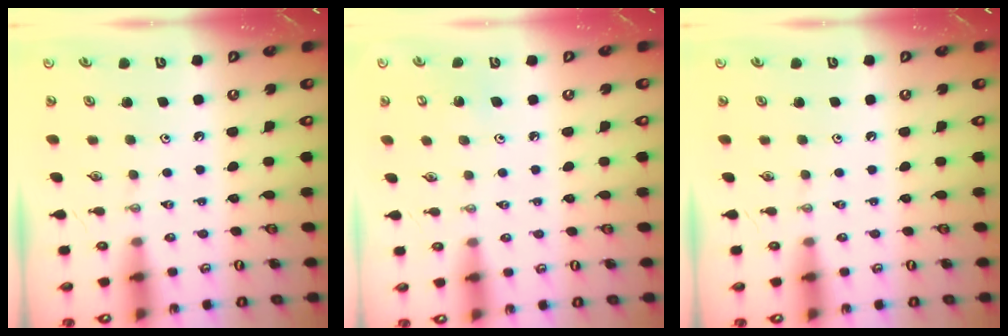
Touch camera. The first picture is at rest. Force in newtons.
{"total": 3.8, "press": 3.7, "slide": 0.3}
{"total": 0.0}